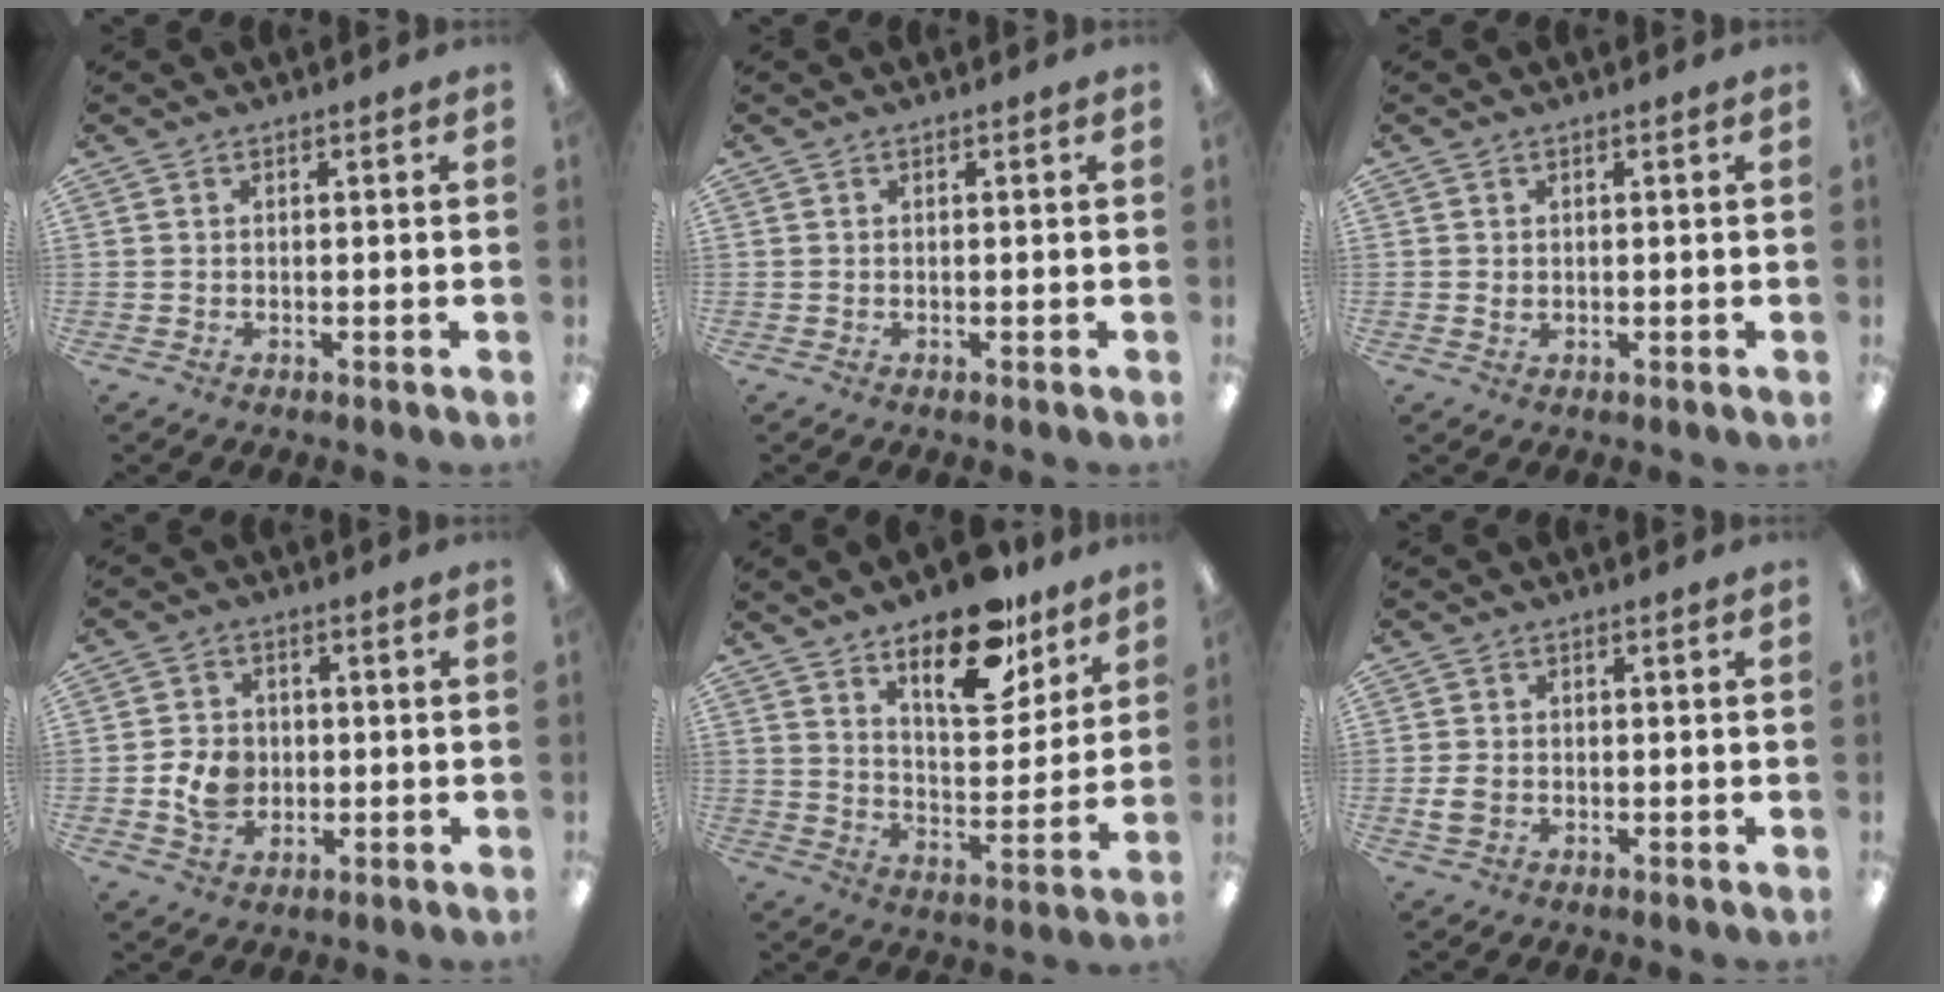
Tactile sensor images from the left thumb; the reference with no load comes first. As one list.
[{"total": 0.0}, {"total": 0.8, "force": [0.0, 0.6, 0.5], "torque": [-0.010, 0.001, 0.000]}, {"total": 6.8, "force": [-1.1, 5.5, 3.8], "torque": [-0.081, 0.001, -0.019]}, {"total": 18.1, "force": [12.5, 7.8, 10.4], "torque": [-0.147, -0.071, 0.209]}, {"total": 2.5, "force": [-0.7, 1.9, 1.5], "torque": [-0.033, -0.002, -0.013]}]